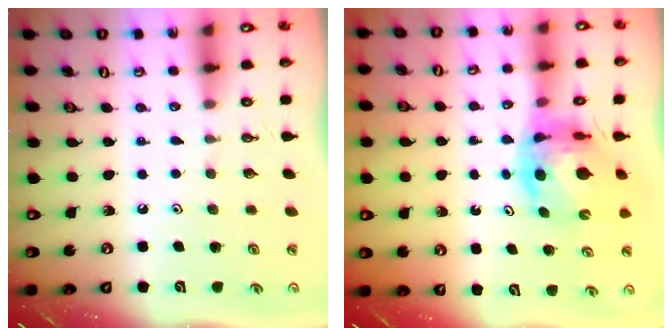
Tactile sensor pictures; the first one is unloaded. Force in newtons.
{"total": 11.1, "press": 11.1, "slide": 1.2}